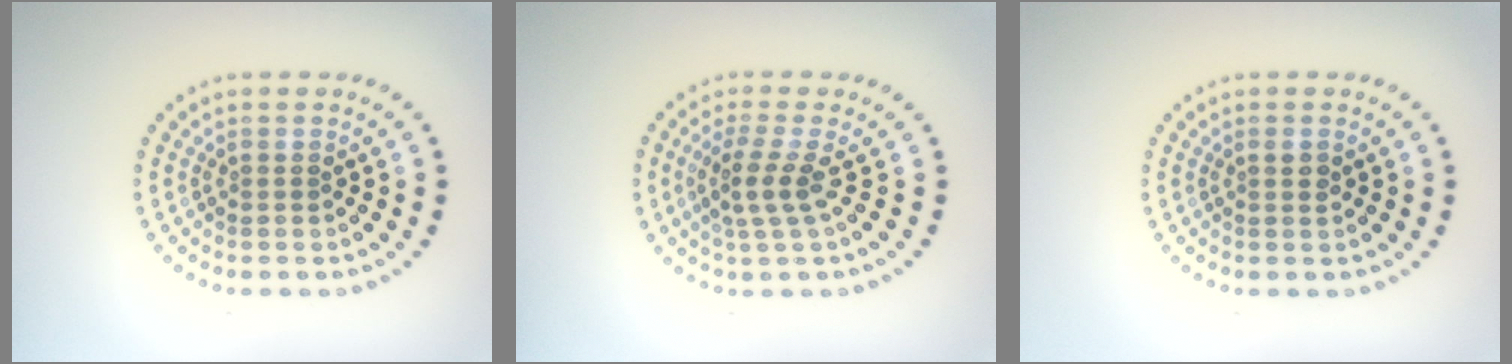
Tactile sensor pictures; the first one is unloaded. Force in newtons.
{"total": 2.6, "press": 2.0, "slide": 1.6}
{"total": 1.0, "press": 0.9, "slide": 0.4}